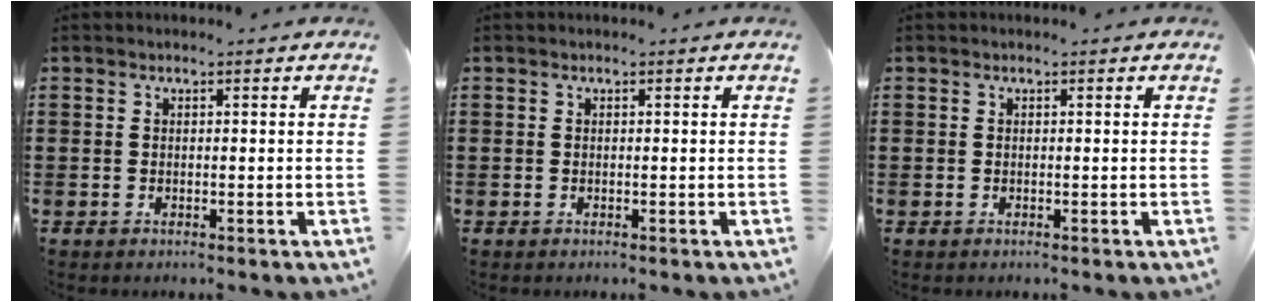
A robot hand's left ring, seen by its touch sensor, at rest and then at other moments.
{"total": 0.0}
{"total": 0.0}